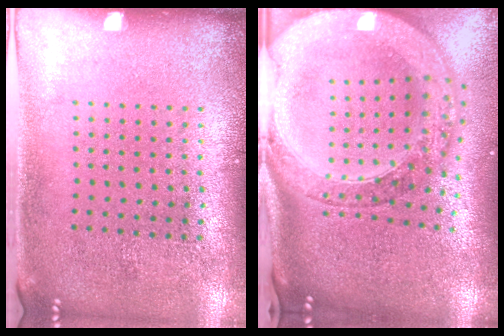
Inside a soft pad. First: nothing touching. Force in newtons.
{"total": 3.8, "press": 3.0, "slide": 2.4}